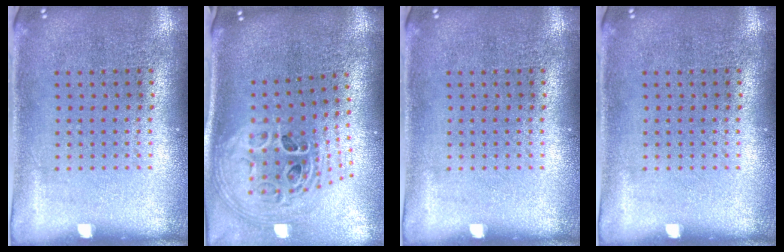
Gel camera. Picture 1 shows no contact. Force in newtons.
{"total": 2.9, "press": 2.0, "slide": 2.1}
{"total": 0.0}
{"total": 0.0}